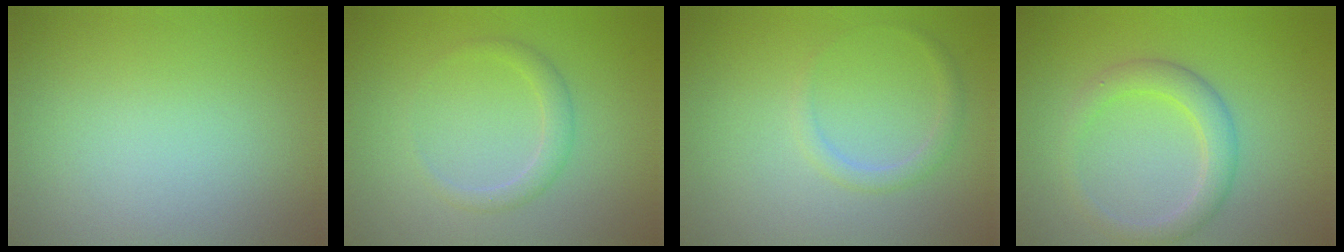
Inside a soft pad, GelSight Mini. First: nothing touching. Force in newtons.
{"total": 1.7, "press": 1.7, "slide": 0.0}
{"total": 1.3, "press": 1.3, "slide": 0.1}
{"total": 2.9, "press": 2.9, "slide": 0.2}